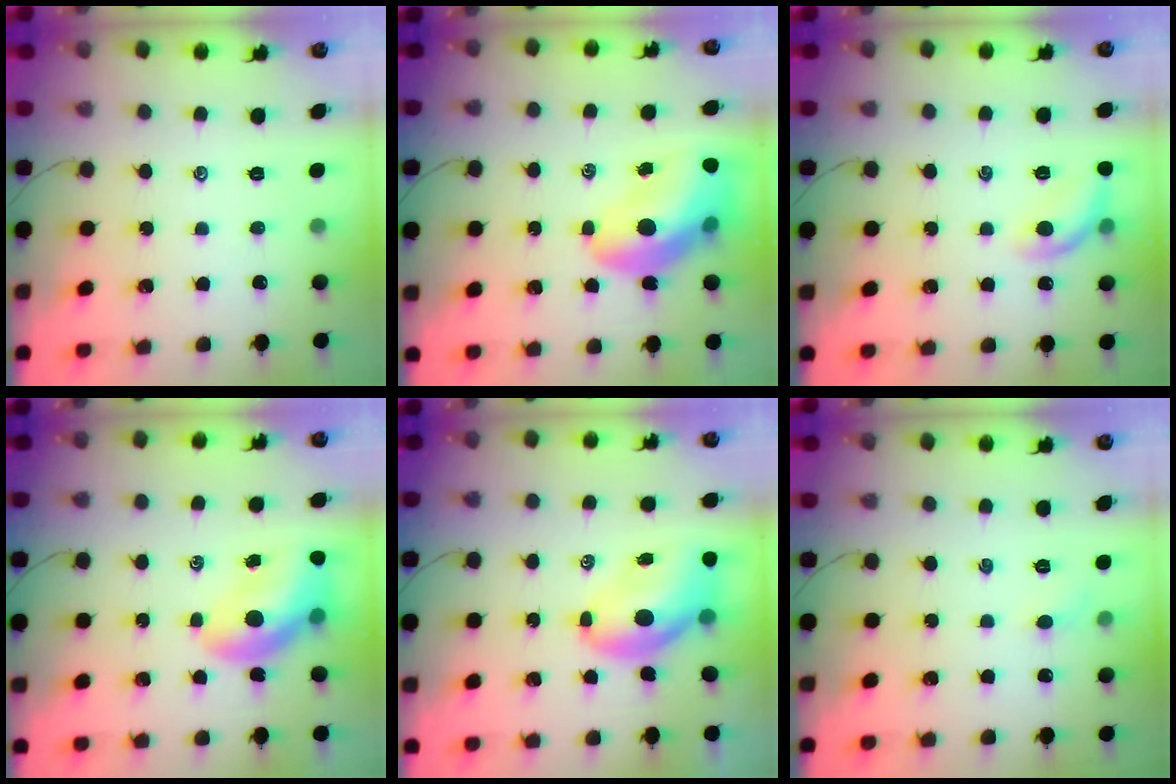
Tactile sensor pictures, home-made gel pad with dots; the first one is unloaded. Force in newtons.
{"total": 15.1, "press": 14.5, "slide": 4.1}
{"total": 10.6, "press": 10.5, "slide": 1.5}
{"total": 12.1, "press": 11.6, "slide": 3.3}
{"total": 9.0, "press": 8.7, "slide": 2.2}
{"total": 3.5, "press": 3.3, "slide": 1.1}